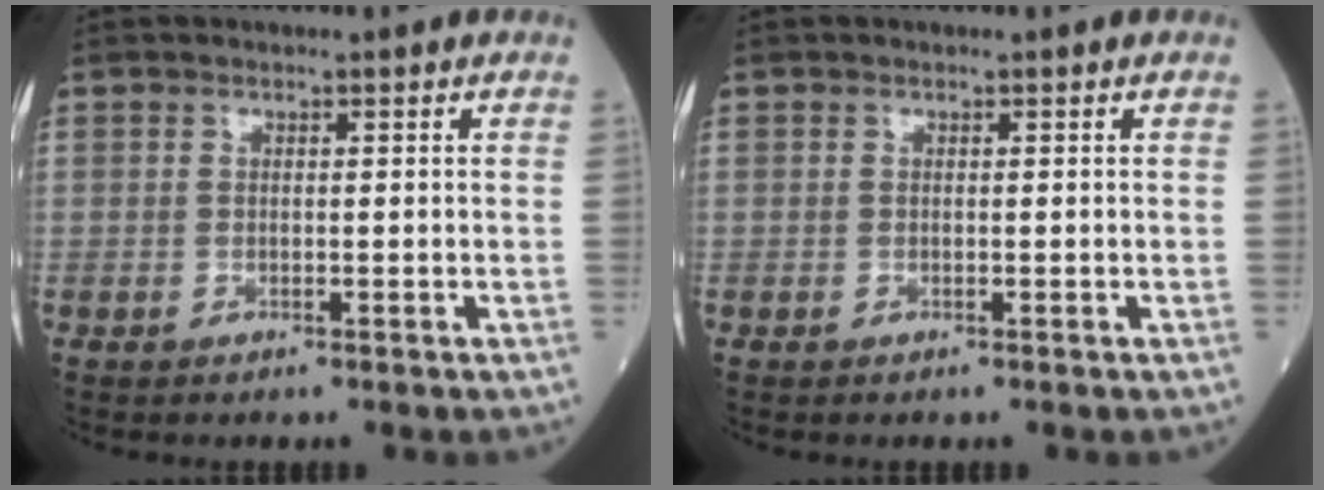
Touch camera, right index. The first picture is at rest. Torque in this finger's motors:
{"motor_torque": [0.00, 0.00, 0.01, 0.00]}